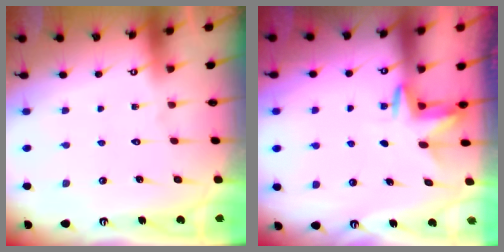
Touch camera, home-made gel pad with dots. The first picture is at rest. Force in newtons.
{"total": 3.3, "press": 3.3, "slide": 0.5}